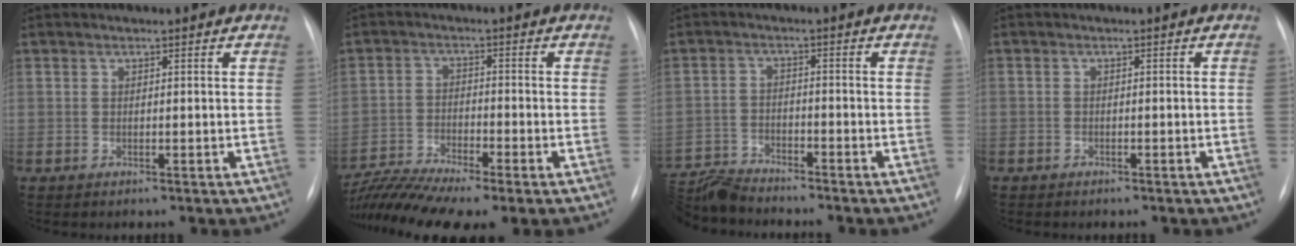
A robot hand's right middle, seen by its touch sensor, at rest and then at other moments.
{"total": 9.1, "force": [-7.7, -0.1, 4.9], "torque": [-0.101, -0.007, -0.136]}
{"total": 7.4, "force": [-7.4, 0.0, 0.5], "torque": [-0.015, -0.009, -0.140]}
{"total": 0.8, "force": [-0.6, 0.2, 0.4], "torque": [-0.006, 0.005, -0.010]}